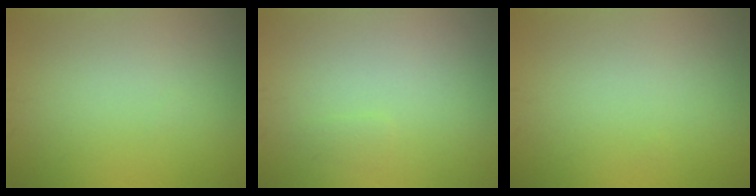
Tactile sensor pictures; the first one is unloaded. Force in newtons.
{"total": 0.6, "press": 0.5, "slide": 0.1}
{"total": 0.0}